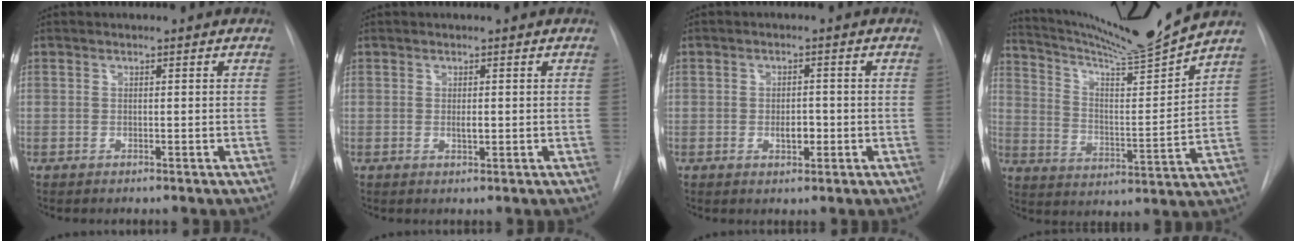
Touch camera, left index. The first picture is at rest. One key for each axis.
{"total": 1.4, "fx": 0.5, "fy": 0.4, "fz": 1.3, "tx": -0.022, "ty": 0.001, "tz": 0.009}
{"total": 2.5, "fx": -0.5, "fy": 1.3, "fz": 2.0, "tx": -0.033, "ty": 0.001, "tz": -0.004}
{"total": 15.5, "fx": 14.5, "fy": -3.2, "fz": 4.6, "tx": -0.087, "ty": -0.051, "tz": 0.235}